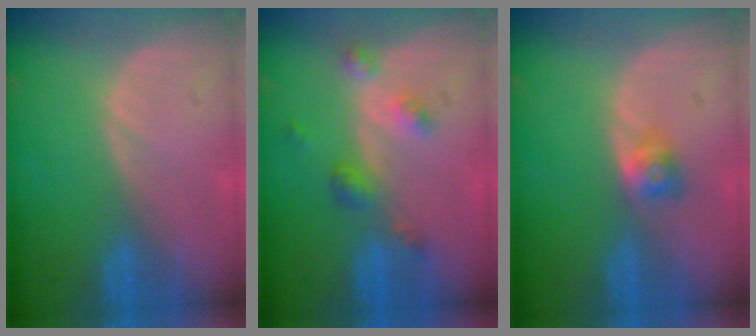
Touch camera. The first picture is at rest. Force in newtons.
{"total": 4.5, "press": 4.0, "slide": 2.0}
{"total": 2.7, "press": 2.4, "slide": 1.1}